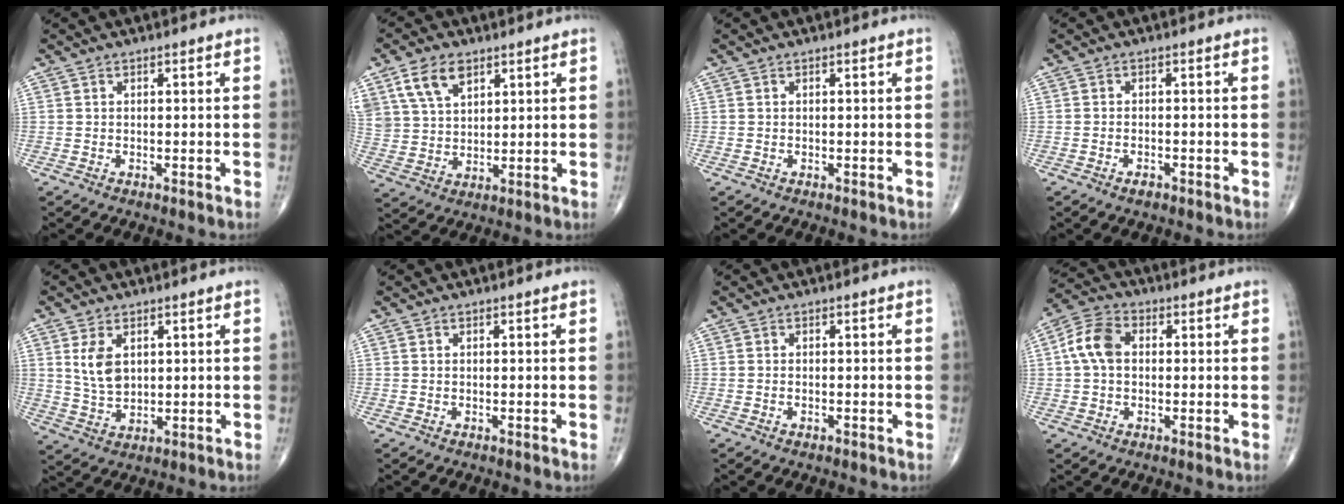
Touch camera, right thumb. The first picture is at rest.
{"total": 9.5, "force": [5.1, 5.8, 5.4], "torque": [-0.092, -0.012, 0.106]}
{"total": 0.0}
{"total": 1.7, "force": [-1.1, 0.8, 0.9], "torque": [-0.017, 0.005, -0.019]}
{"total": 6.7, "force": [2.0, 4.2, 4.9], "torque": [-0.080, -0.010, 0.048]}
{"total": 0.0}
{"total": 0.7, "force": [-0.4, 0.4, 0.5], "torque": [-0.011, 0.006, -0.005]}
{"total": 7.8, "force": [0.7, 5.5, 5.5], "torque": [-0.106, 0.023, 0.005]}